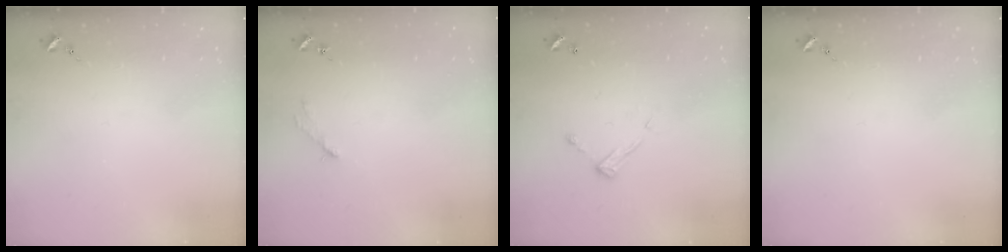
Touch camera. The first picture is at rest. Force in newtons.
{"total": 2.8, "press": 2.8, "slide": 0.4}
{"total": 7.3, "press": 7.3, "slide": 0.4}
{"total": 0.0}